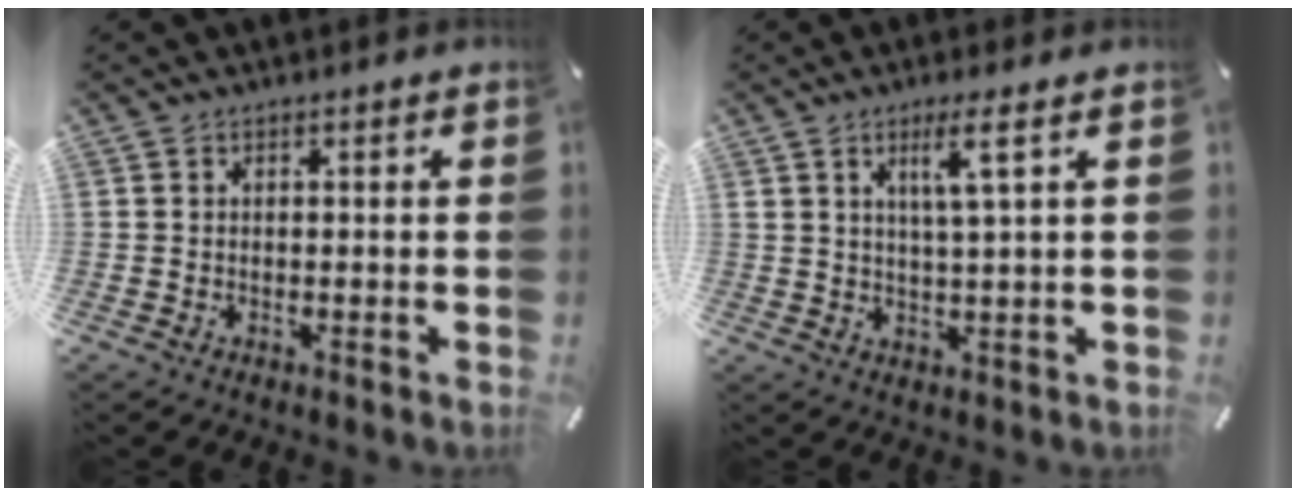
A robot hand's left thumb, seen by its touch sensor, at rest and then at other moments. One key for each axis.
{"total": 6.1, "fx": 2.8, "fy": 0.3, "fz": 5.4, "tx": -0.105, "ty": -0.002, "tz": 0.042}